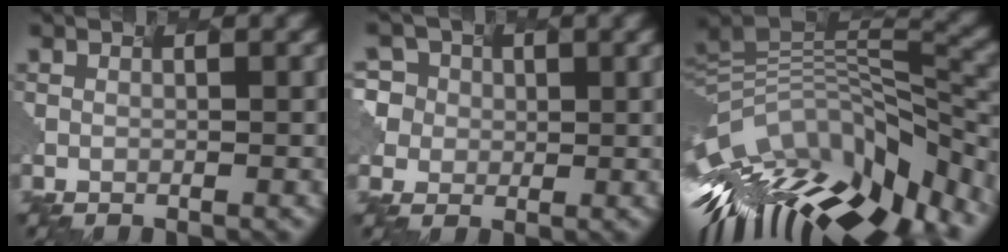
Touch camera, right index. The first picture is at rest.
{"total": 4.0, "force": [1.2, 3.8, 0.4], "torque": [-0.037, 0.020, 0.019]}
{"total": 11.8, "force": [-7.2, 3.7, 8.7], "torque": [-0.194, 0.008, -0.103]}